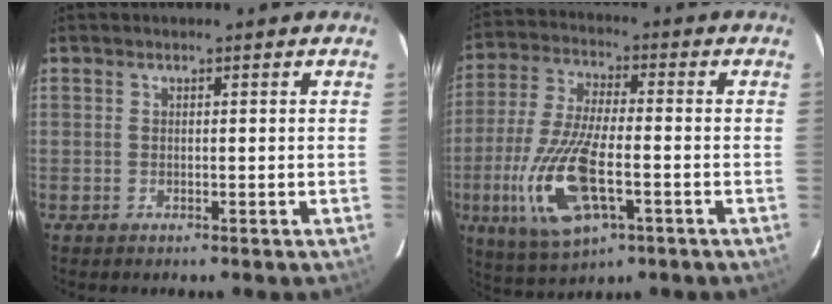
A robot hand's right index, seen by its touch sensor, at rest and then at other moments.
{"total": 17.3, "force": [-5.8, 8.2, 14.1], "torque": [-0.305, -0.012, -0.095]}